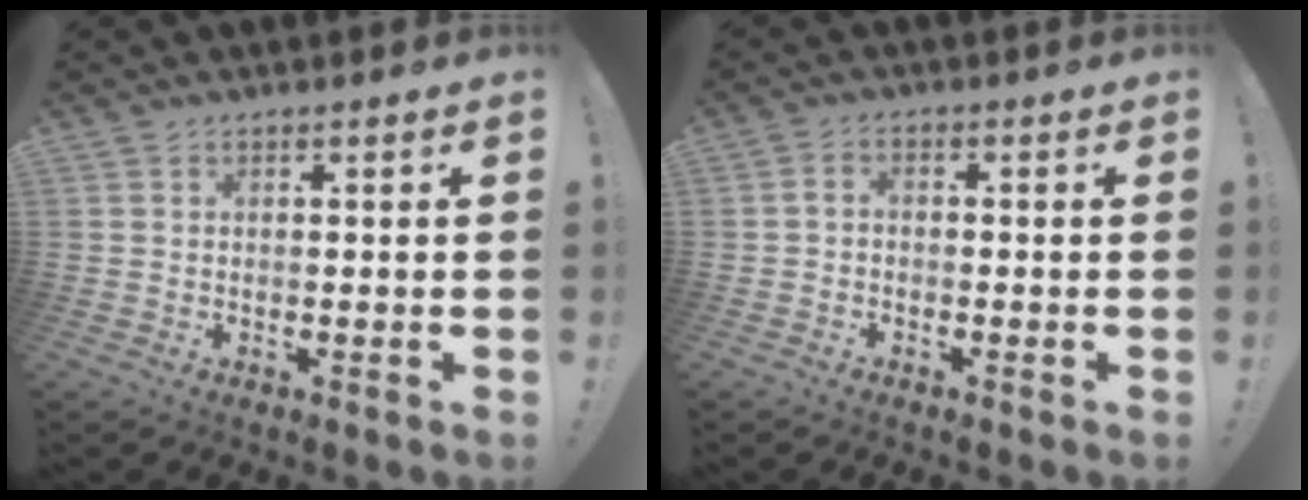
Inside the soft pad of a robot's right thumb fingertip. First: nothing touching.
{"total": 1.7, "force": [-1.3, 0.6, 0.9], "torque": [-0.019, 0.010, -0.022]}